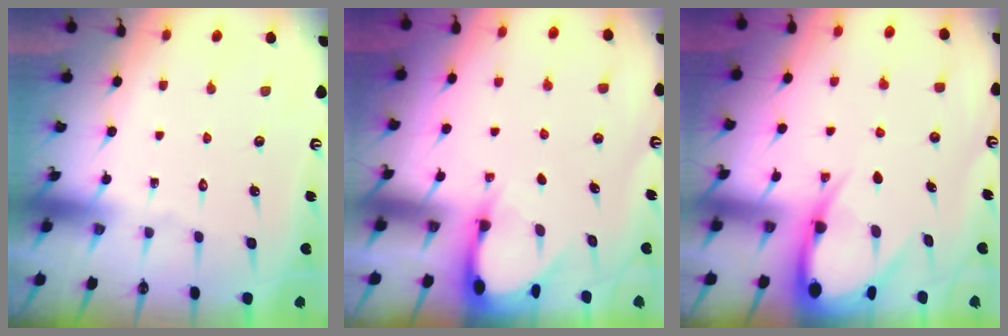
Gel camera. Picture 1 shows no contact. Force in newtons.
{"total": 2.9, "press": 2.9, "slide": 0.3}
{"total": 8.6, "press": 8.5, "slide": 0.9}